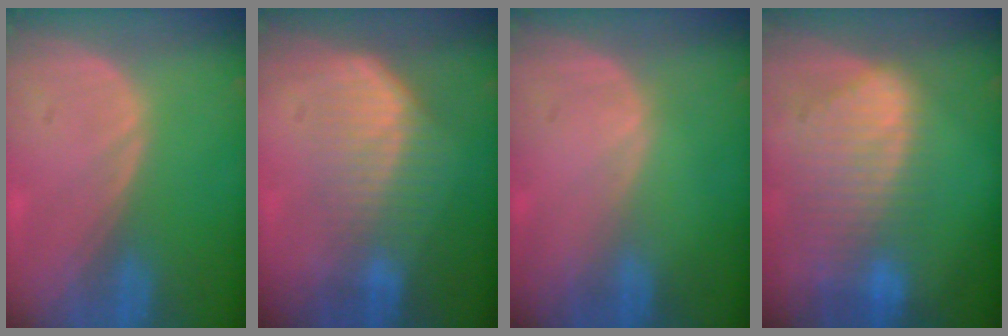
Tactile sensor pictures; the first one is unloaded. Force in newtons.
{"total": 7.4, "press": 6.4, "slide": 3.8}
{"total": 0.0}
{"total": 9.3, "press": 8.1, "slide": 4.4}